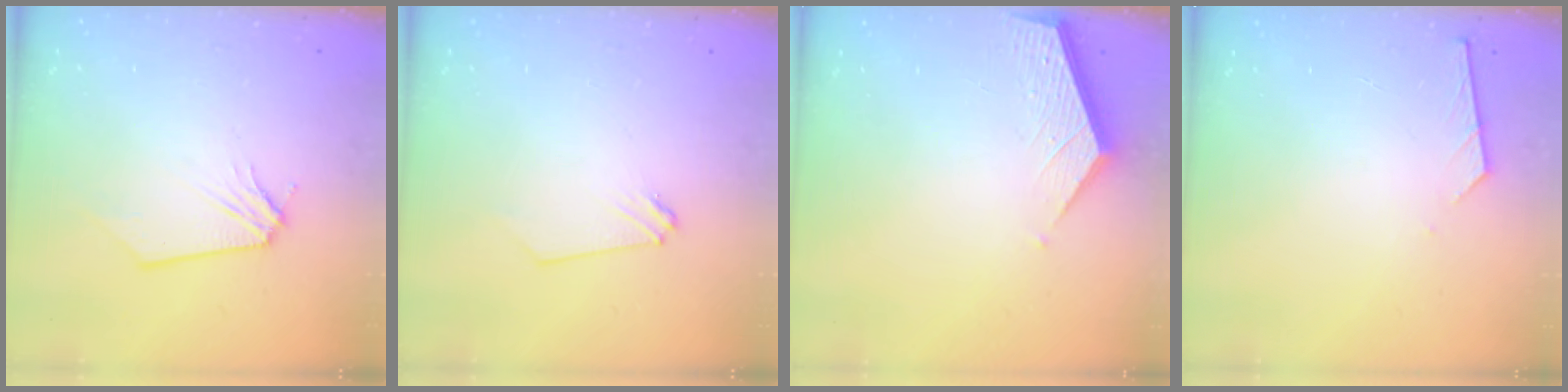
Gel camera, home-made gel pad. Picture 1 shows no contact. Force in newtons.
{"total": 0.0}
{"total": 3.6, "press": 3.6, "slide": 0.4}
{"total": 3.2, "press": 3.1, "slide": 0.3}